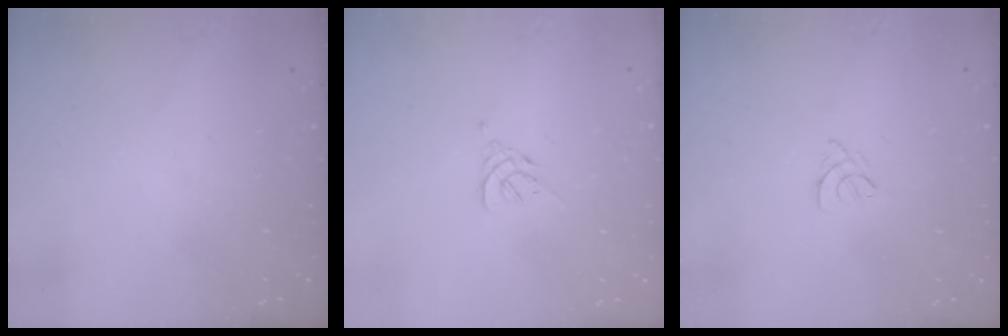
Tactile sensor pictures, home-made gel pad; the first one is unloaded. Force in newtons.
{"total": 2.6, "press": 2.5, "slide": 0.7}
{"total": 2.5, "press": 2.4, "slide": 0.6}